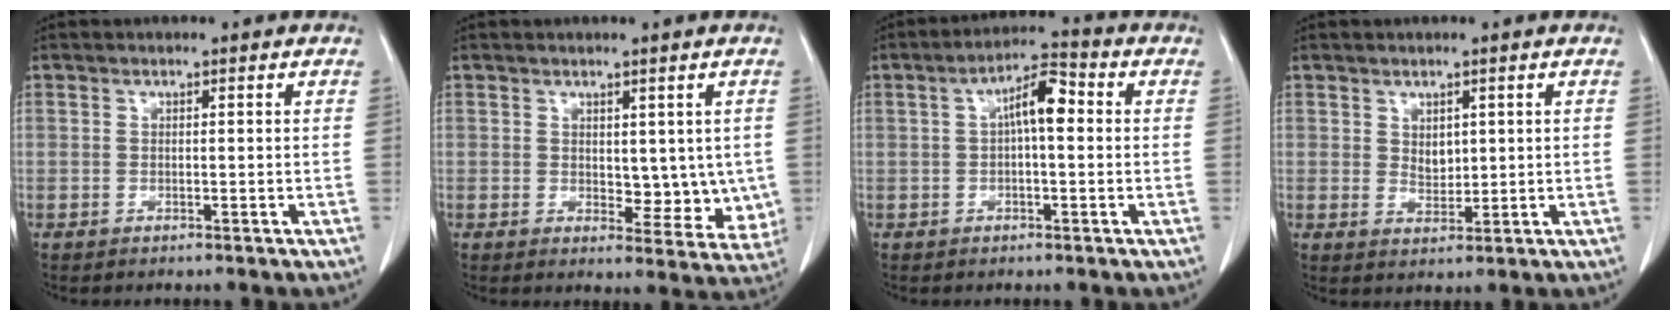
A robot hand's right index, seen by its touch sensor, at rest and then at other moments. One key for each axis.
{"total": 6.5, "fx": 0.5, "fy": 3.9, "fz": 5.2, "tx": -0.041, "ty": -0.011, "tz": 0.014}
{"total": 6.2, "fx": 0.8, "fy": 1.7, "fz": 5.9, "tx": -0.103, "ty": 0.024, "tz": 0.009}
{"total": 2.5, "fx": 0.9, "fy": 1.7, "fz": 1.6, "tx": -0.028, "ty": -0.003, "tz": 0.021}